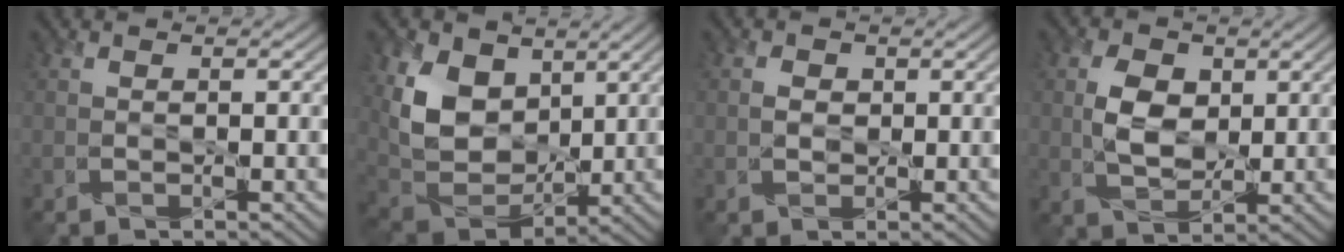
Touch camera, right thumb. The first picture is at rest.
{"total": 9.8, "force": [3.8, 7.1, 5.6], "torque": [-0.149, -0.008, 0.069]}
{"total": 1.4, "force": [0.2, 1.3, 0.6], "torque": [-0.015, -0.001, 0.004]}
{"total": 5.5, "force": [1.1, 3.8, 3.8], "torque": [-0.078, 0.002, 0.019]}